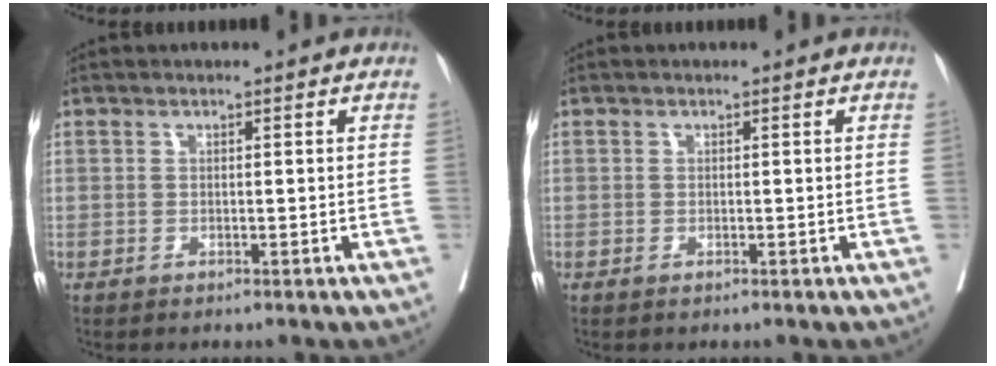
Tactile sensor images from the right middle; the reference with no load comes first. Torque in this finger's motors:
{"motor_torque": [0.01, -0.01, 0.03, 0.00]}